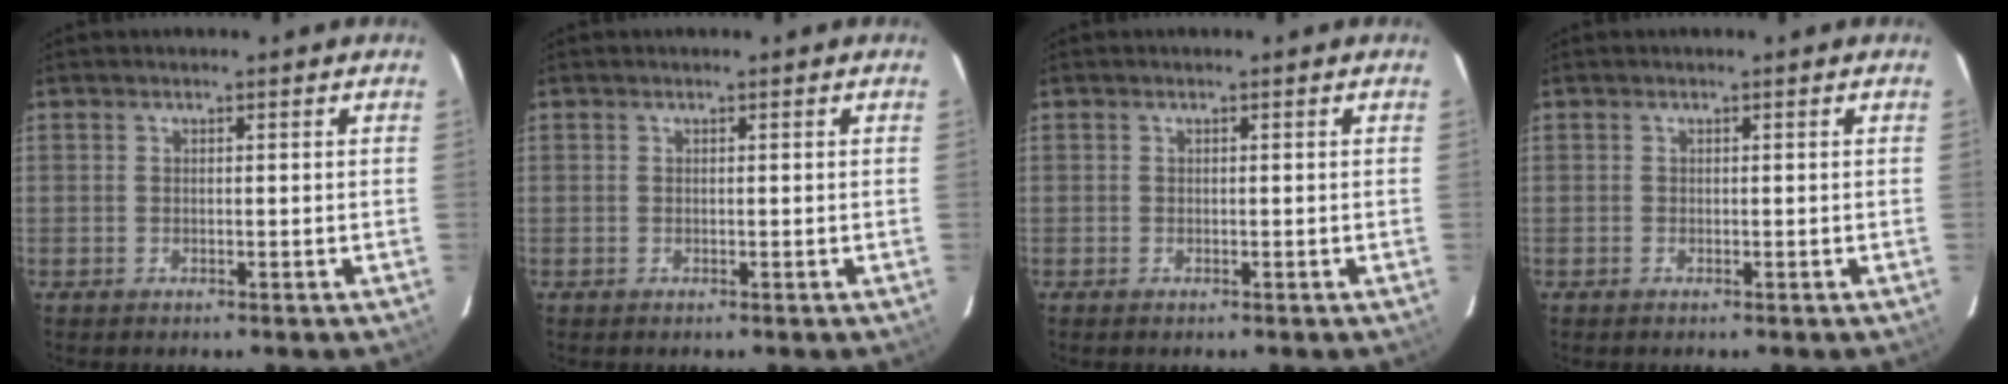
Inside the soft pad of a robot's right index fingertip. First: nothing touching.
{"total": 0.0}
{"total": 0.0}
{"total": 0.0}